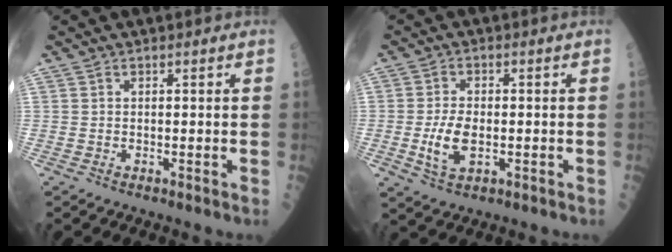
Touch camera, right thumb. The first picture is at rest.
{"total": 6.5, "force": [-1.2, 3.3, 5.5], "torque": [-0.104, -0.001, -0.018]}